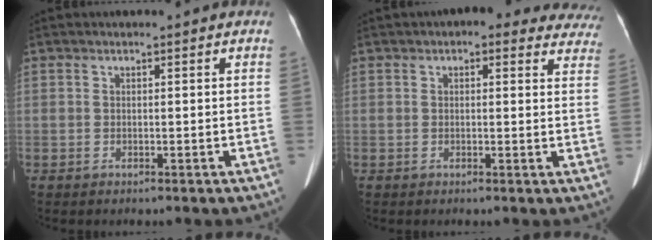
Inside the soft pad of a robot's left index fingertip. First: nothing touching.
{"total": 12.7, "force": [10.7, 4.7, 5.0], "torque": [-0.012, 0.014, 0.095]}